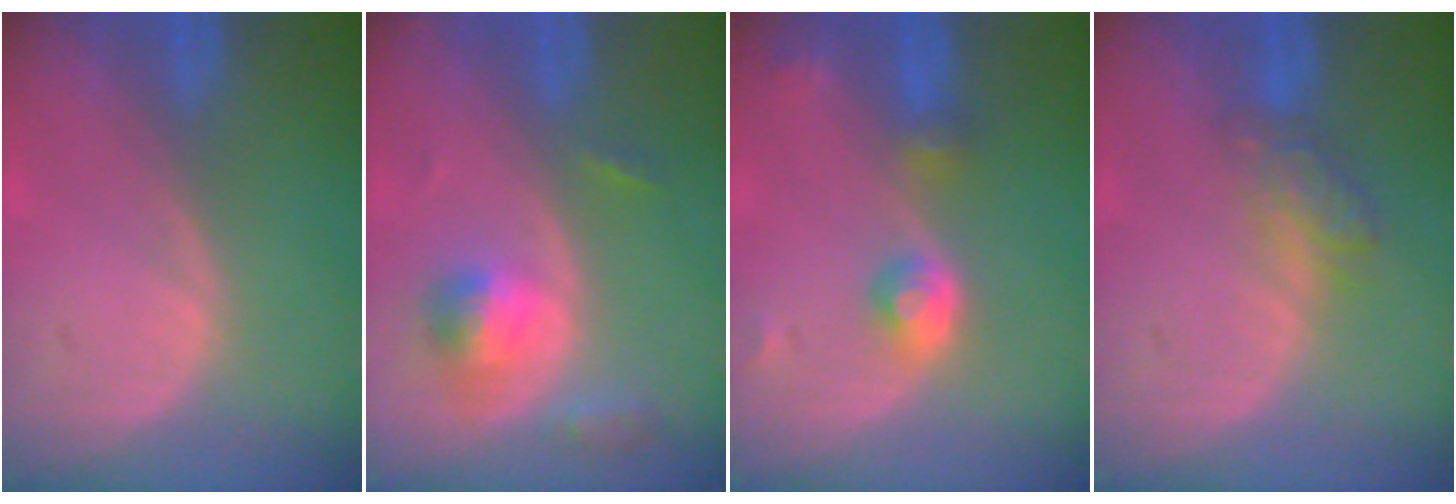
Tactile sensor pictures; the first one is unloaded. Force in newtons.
{"total": 5.3, "press": 4.8, "slide": 2.2}
{"total": 4.4, "press": 4.1, "slide": 1.8}
{"total": 4.2, "press": 4.1, "slide": 0.7}